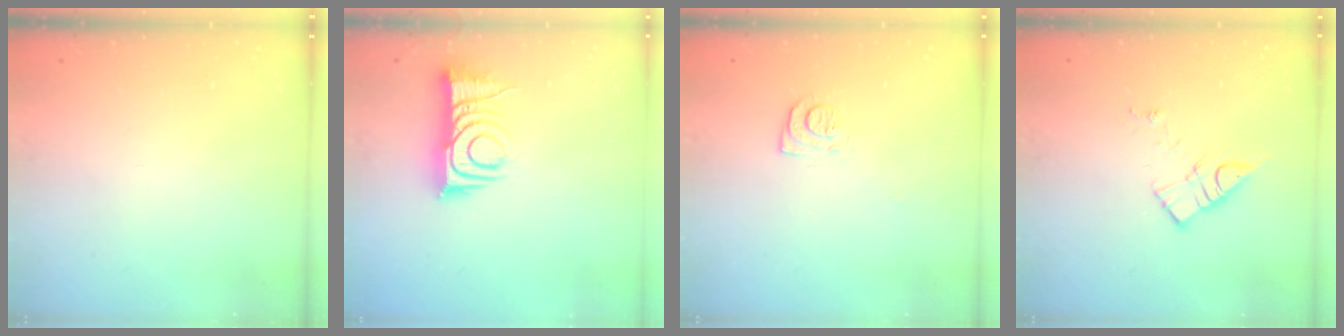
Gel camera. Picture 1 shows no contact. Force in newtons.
{"total": 10.9, "press": 10.9, "slide": 0.2}
{"total": 6.8, "press": 6.7, "slide": 0.7}
{"total": 9.4, "press": 9.4, "slide": 0.5}